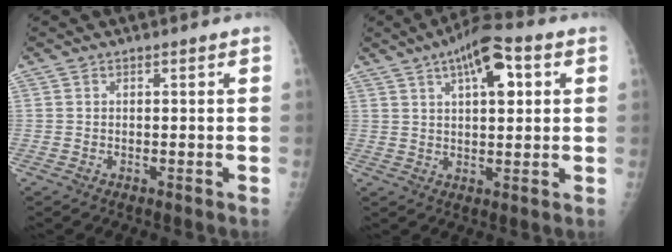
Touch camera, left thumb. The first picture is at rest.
{"total": 10.4, "force": [4.0, 4.0, 8.7], "torque": [-0.122, 0.007, 0.060]}